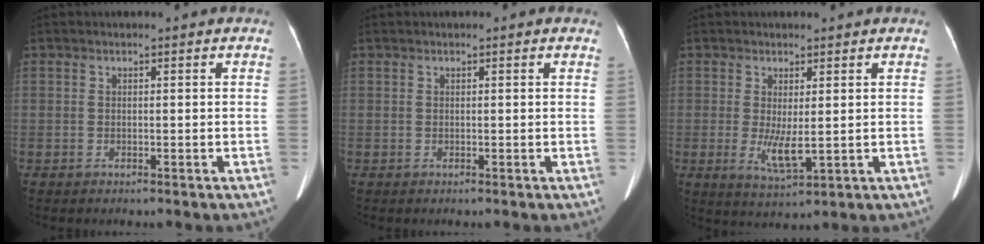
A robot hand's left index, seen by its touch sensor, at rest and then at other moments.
{"total": 0.0}
{"total": 4.4, "force": [-0.1, 1.1, 4.2], "torque": [-0.084, -0.017, 0.008]}